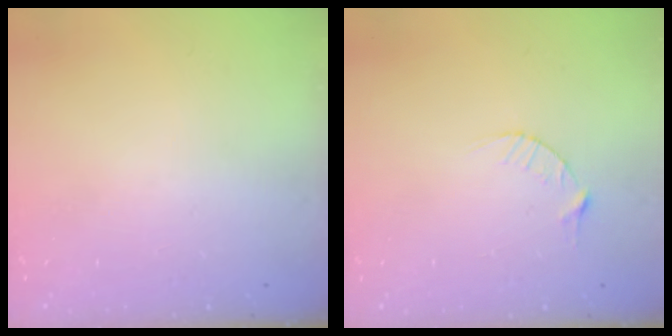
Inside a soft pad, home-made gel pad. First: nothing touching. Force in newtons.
{"total": 3.4, "press": 3.4, "slide": 0.4}